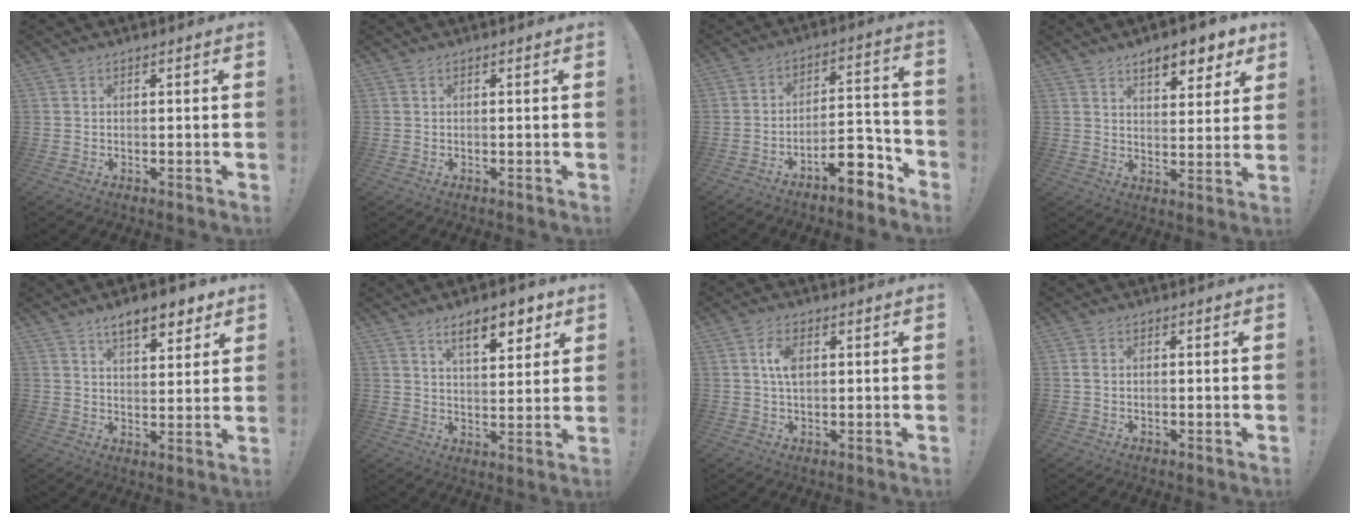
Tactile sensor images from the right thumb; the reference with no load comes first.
{"total": 0.0}
{"total": 11.1, "force": [-7.9, 4.0, 6.6], "torque": [-0.076, 0.051, -0.138]}
{"total": 8.8, "force": [6.1, 3.4, 5.3], "torque": [-0.063, -0.038, 0.106]}
{"total": 9.2, "force": [6.2, 3.6, 5.8], "torque": [-0.077, -0.029, 0.107]}
{"total": 10.6, "force": [6.3, 3.9, 7.6], "torque": [-0.100, -0.025, 0.104]}
{"total": 5.6, "force": [1.2, 3.1, 4.5], "torque": [-0.081, -0.001, 0.017]}
{"total": 1.1, "force": [-0.1, 0.8, 0.7], "torque": [-0.013, 0.005, -0.002]}